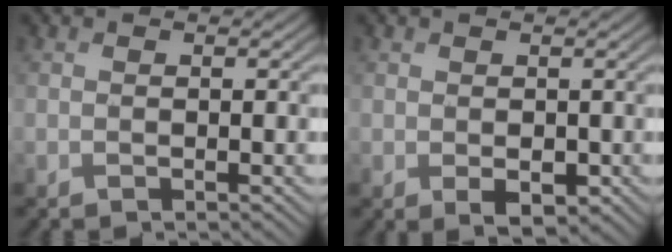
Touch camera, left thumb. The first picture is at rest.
{"total": 2.3, "force": [-0.4, 1.5, 1.7], "torque": [-0.033, -0.010, -0.002]}